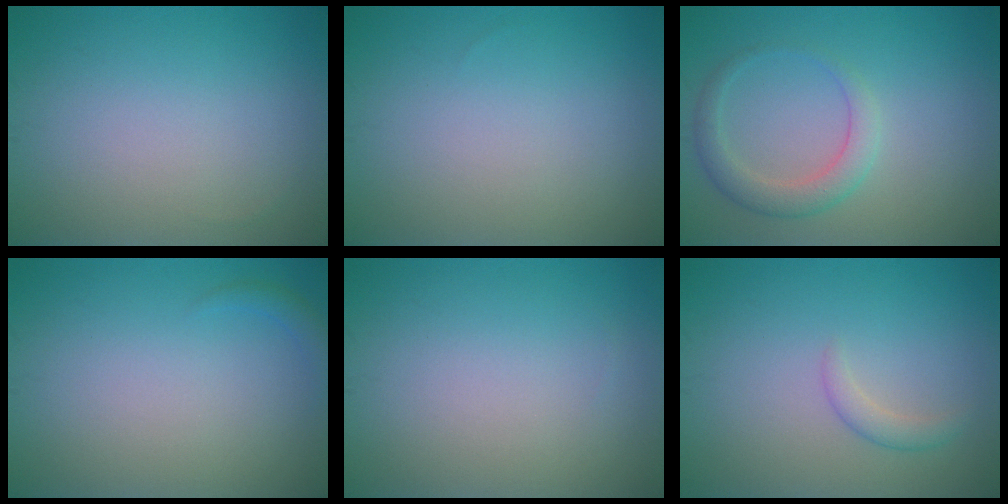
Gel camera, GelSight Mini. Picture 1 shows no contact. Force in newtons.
{"total": 0.0}
{"total": 2.8, "press": 2.8, "slide": 0.3}
{"total": 0.9, "press": 0.9, "slide": 0.1}
{"total": 0.0}
{"total": 1.4, "press": 1.3, "slide": 0.1}